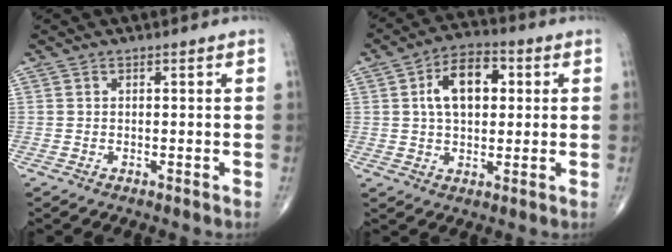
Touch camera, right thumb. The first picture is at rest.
{"total": 11.1, "force": [2.3, 6.7, 8.5], "torque": [-0.124, 0.013, 0.032]}